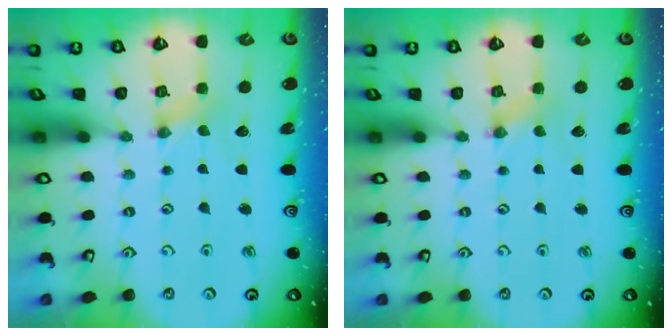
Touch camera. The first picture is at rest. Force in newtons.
{"total": 1.3, "press": 1.2, "slide": 0.3}